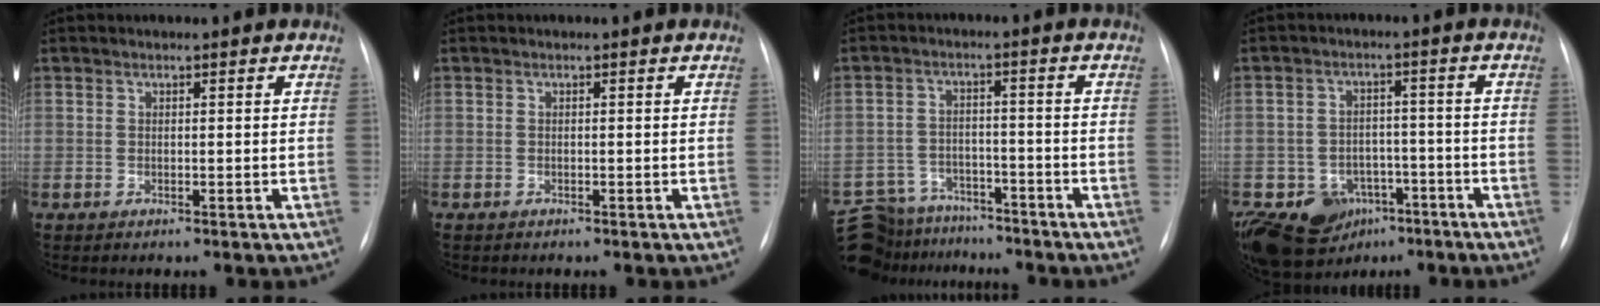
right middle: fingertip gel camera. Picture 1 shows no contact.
{"total": 0.0}
{"total": 14.4, "force": [-12.4, 6.6, 3.1], "torque": [-0.080, 0.015, -0.182]}
{"total": 13.4, "force": [-7.2, 10.5, 4.2], "torque": [-0.089, 0.028, -0.097]}